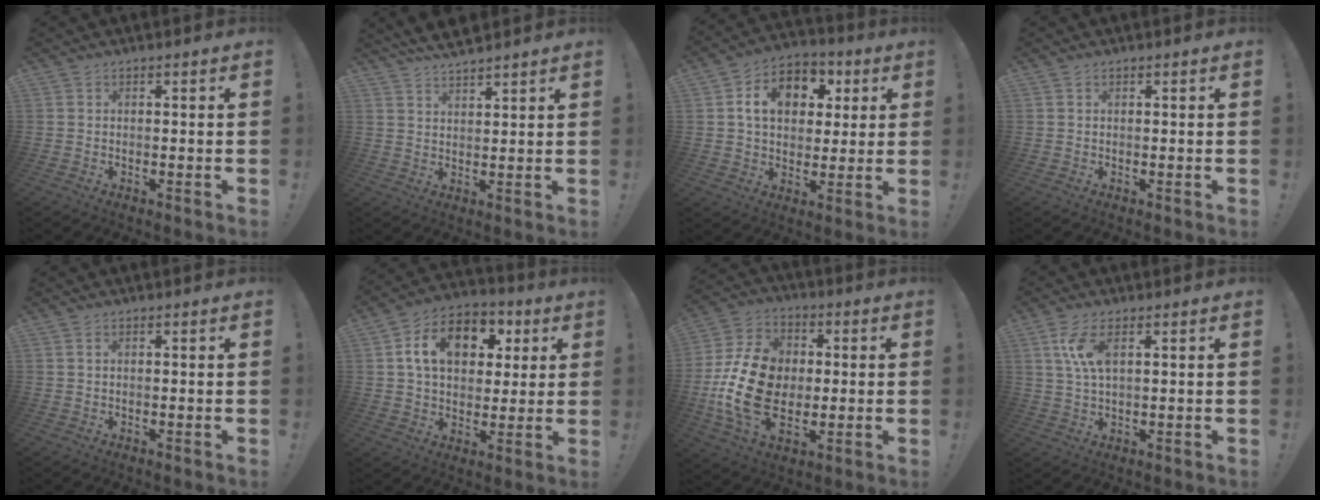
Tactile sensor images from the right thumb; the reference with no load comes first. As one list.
[{"total": 5.4, "force": [5.0, 1.2, 1.9], "torque": [-0.031, -0.030, 0.091]}, {"total": 13.2, "force": [4.0, 10.0, 7.6], "torque": [-0.108, -0.007, 0.076]}, {"total": 0.0}, {"total": 0.6, "force": [0.2, 0.3, 0.5], "torque": [-0.012, 0.002, 0.005]}, {"total": 15.8, "force": [4.9, 11.3, 9.9], "torque": [-0.149, -0.004, 0.091]}, {"total": 20.9, "force": [-1.9, 15.1, 14.3], "torque": [-0.261, 0.022, -0.023]}, {"total": 7.6, "force": [2.5, 3.1, 6.5], "torque": [-0.133, -0.002, 0.041]}]